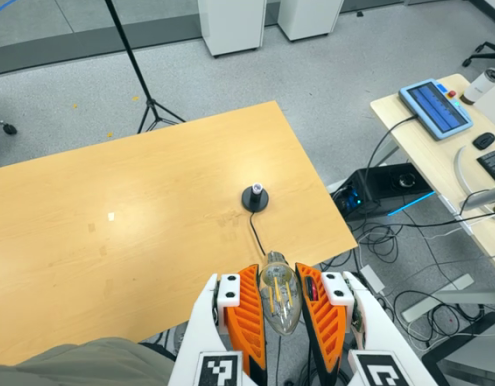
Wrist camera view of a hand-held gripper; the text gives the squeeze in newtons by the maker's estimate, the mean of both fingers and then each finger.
{"total": 18.5, "left": 19.8, "right": 17.2}